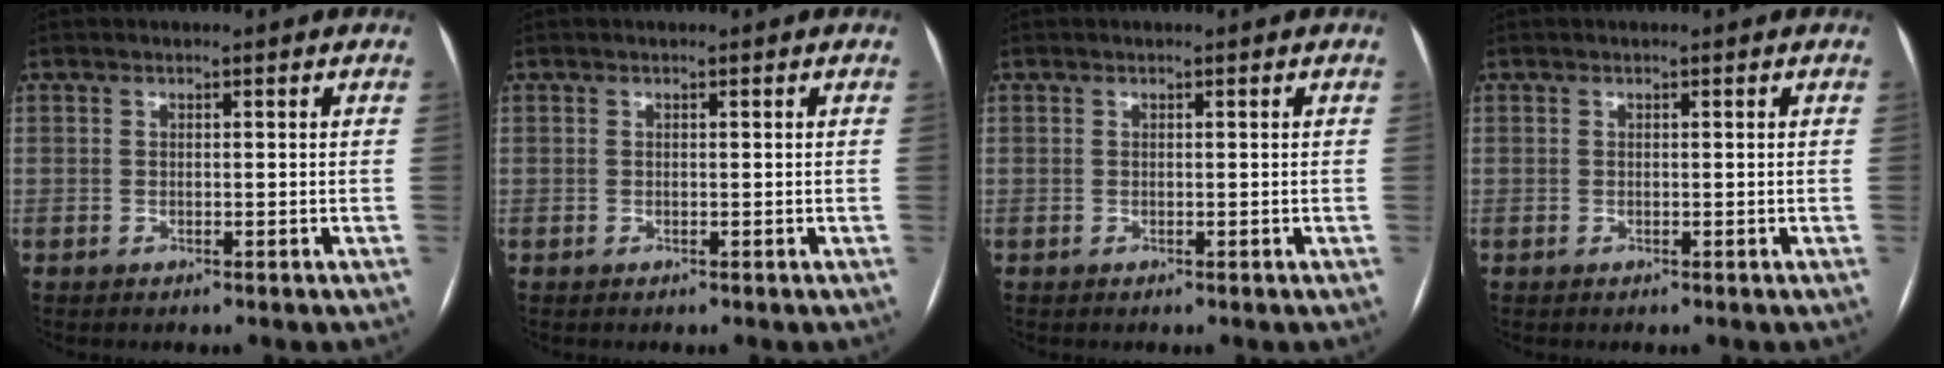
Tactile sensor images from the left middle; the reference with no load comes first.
{"total": 0.0}
{"total": 0.0}
{"total": 0.0}